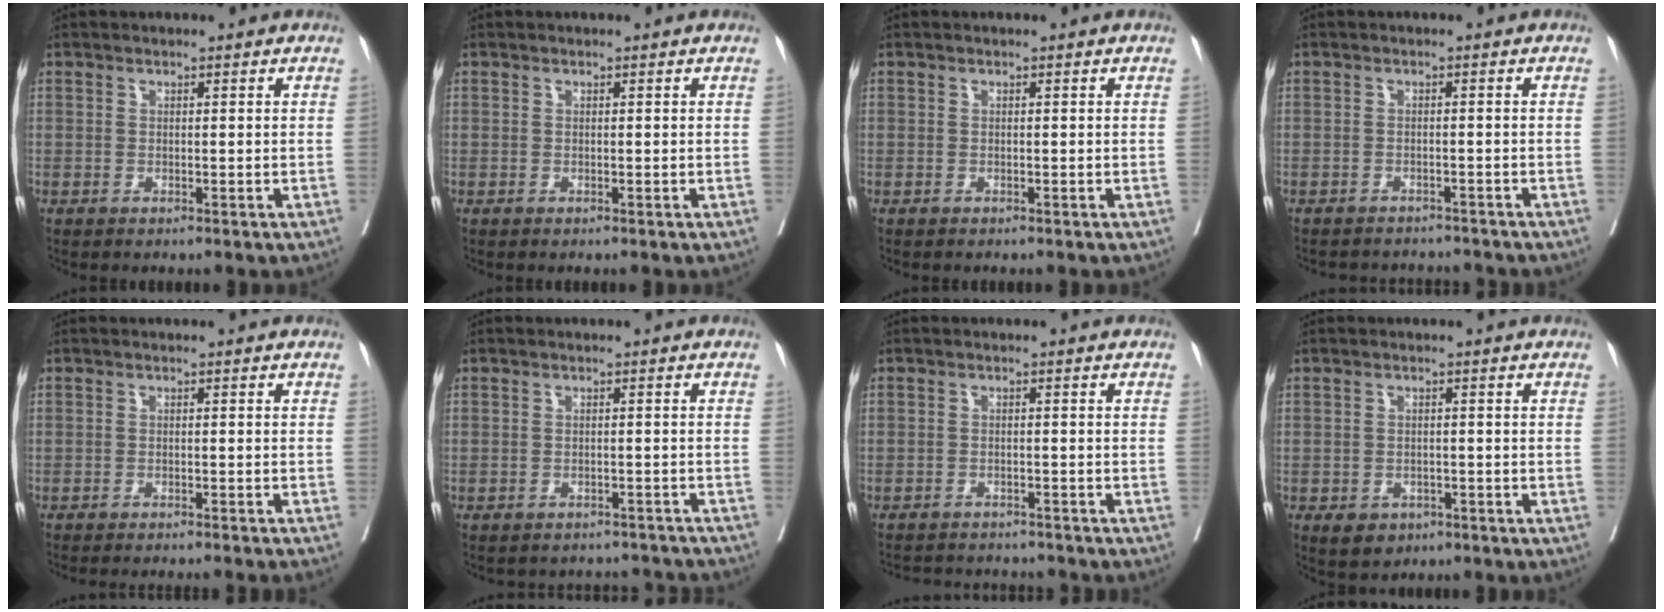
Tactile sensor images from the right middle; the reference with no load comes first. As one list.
[{"total": 0.0}, {"total": 0.0}, {"total": 6.2, "force": [-6.0, 1.3, 0.5], "torque": [-0.002, 0.004, -0.074]}, {"total": 9.9, "force": [-9.1, -0.2, 3.8], "torque": [-0.025, -0.021, -0.113]}, {"total": 7.8, "force": [-7.5, 2.1, 0.1], "torque": [0.003, 0.018, -0.077]}, {"total": 8.5, "force": [-8.2, 1.5, 1.5], "torque": [-0.025, 0.005, -0.107]}, {"total": 3.6, "force": [-2.1, 2.6, 1.2], "torque": [-0.015, 0.003, -0.025]}]